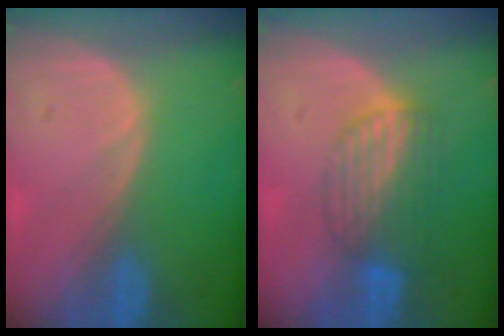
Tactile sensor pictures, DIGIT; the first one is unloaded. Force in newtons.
{"total": 6.8, "press": 6.1, "slide": 3.1}